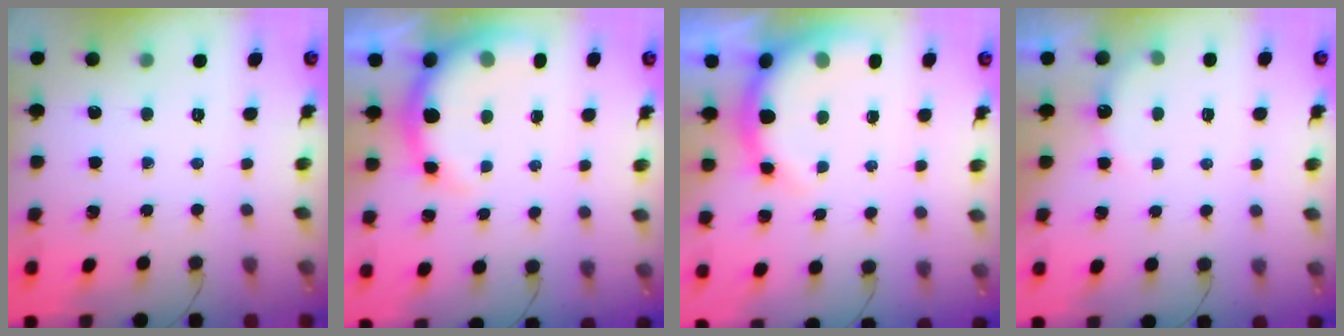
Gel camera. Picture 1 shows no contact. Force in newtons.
{"total": 7.3, "press": 7.2, "slide": 1.2}
{"total": 8.3, "press": 8.2, "slide": 1.0}
{"total": 4.6, "press": 4.5, "slide": 1.0}